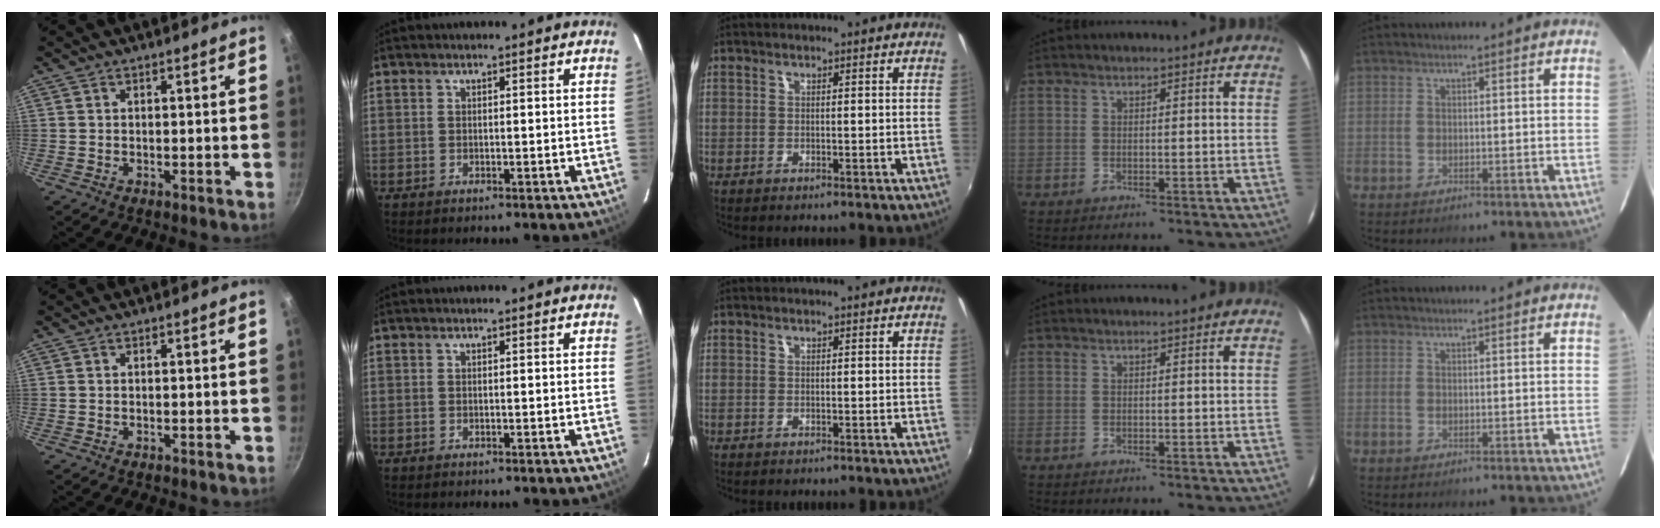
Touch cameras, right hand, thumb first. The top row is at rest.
{}